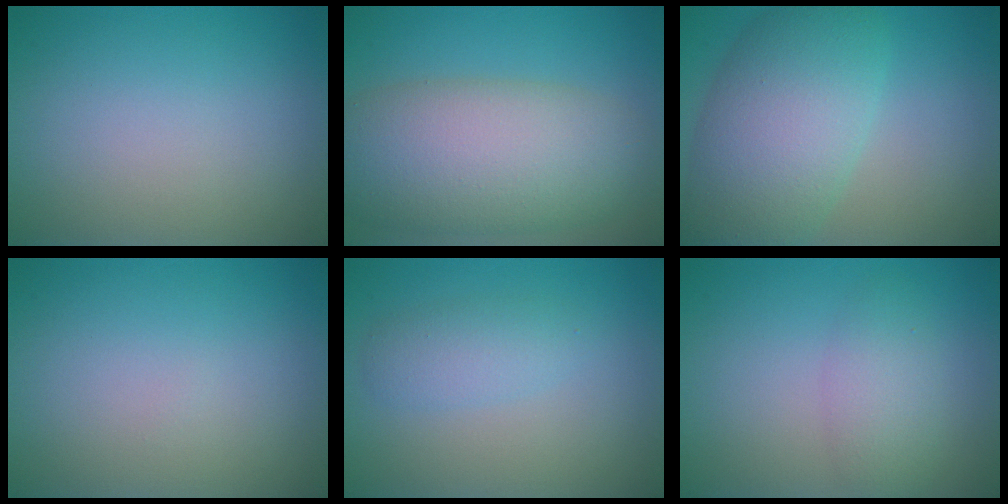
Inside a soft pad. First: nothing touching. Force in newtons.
{"total": 10.0, "press": 10.0, "slide": 0.6}
{"total": 9.0, "press": 9.0, "slide": 0.5}
{"total": 0.0}
{"total": 2.2, "press": 2.2, "slide": 0.0}
{"total": 2.8, "press": 2.8, "slide": 0.2}